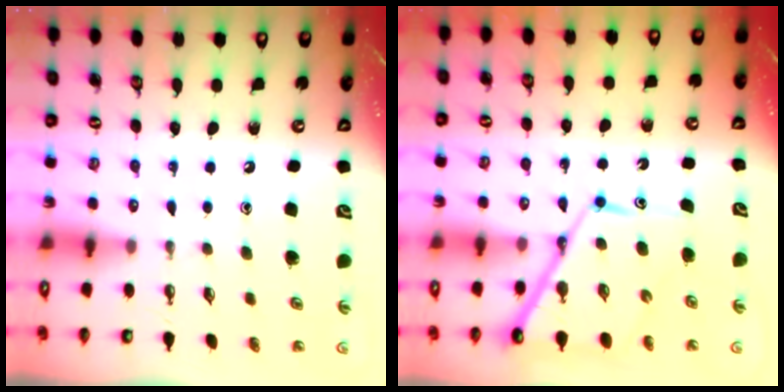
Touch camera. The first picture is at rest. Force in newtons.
{"total": 11.5, "press": 11.5, "slide": 1.1}